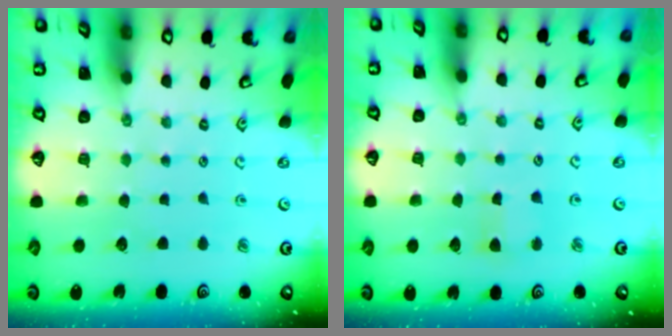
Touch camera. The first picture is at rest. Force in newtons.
{"total": 3.1, "press": 3.1, "slide": 0.3}